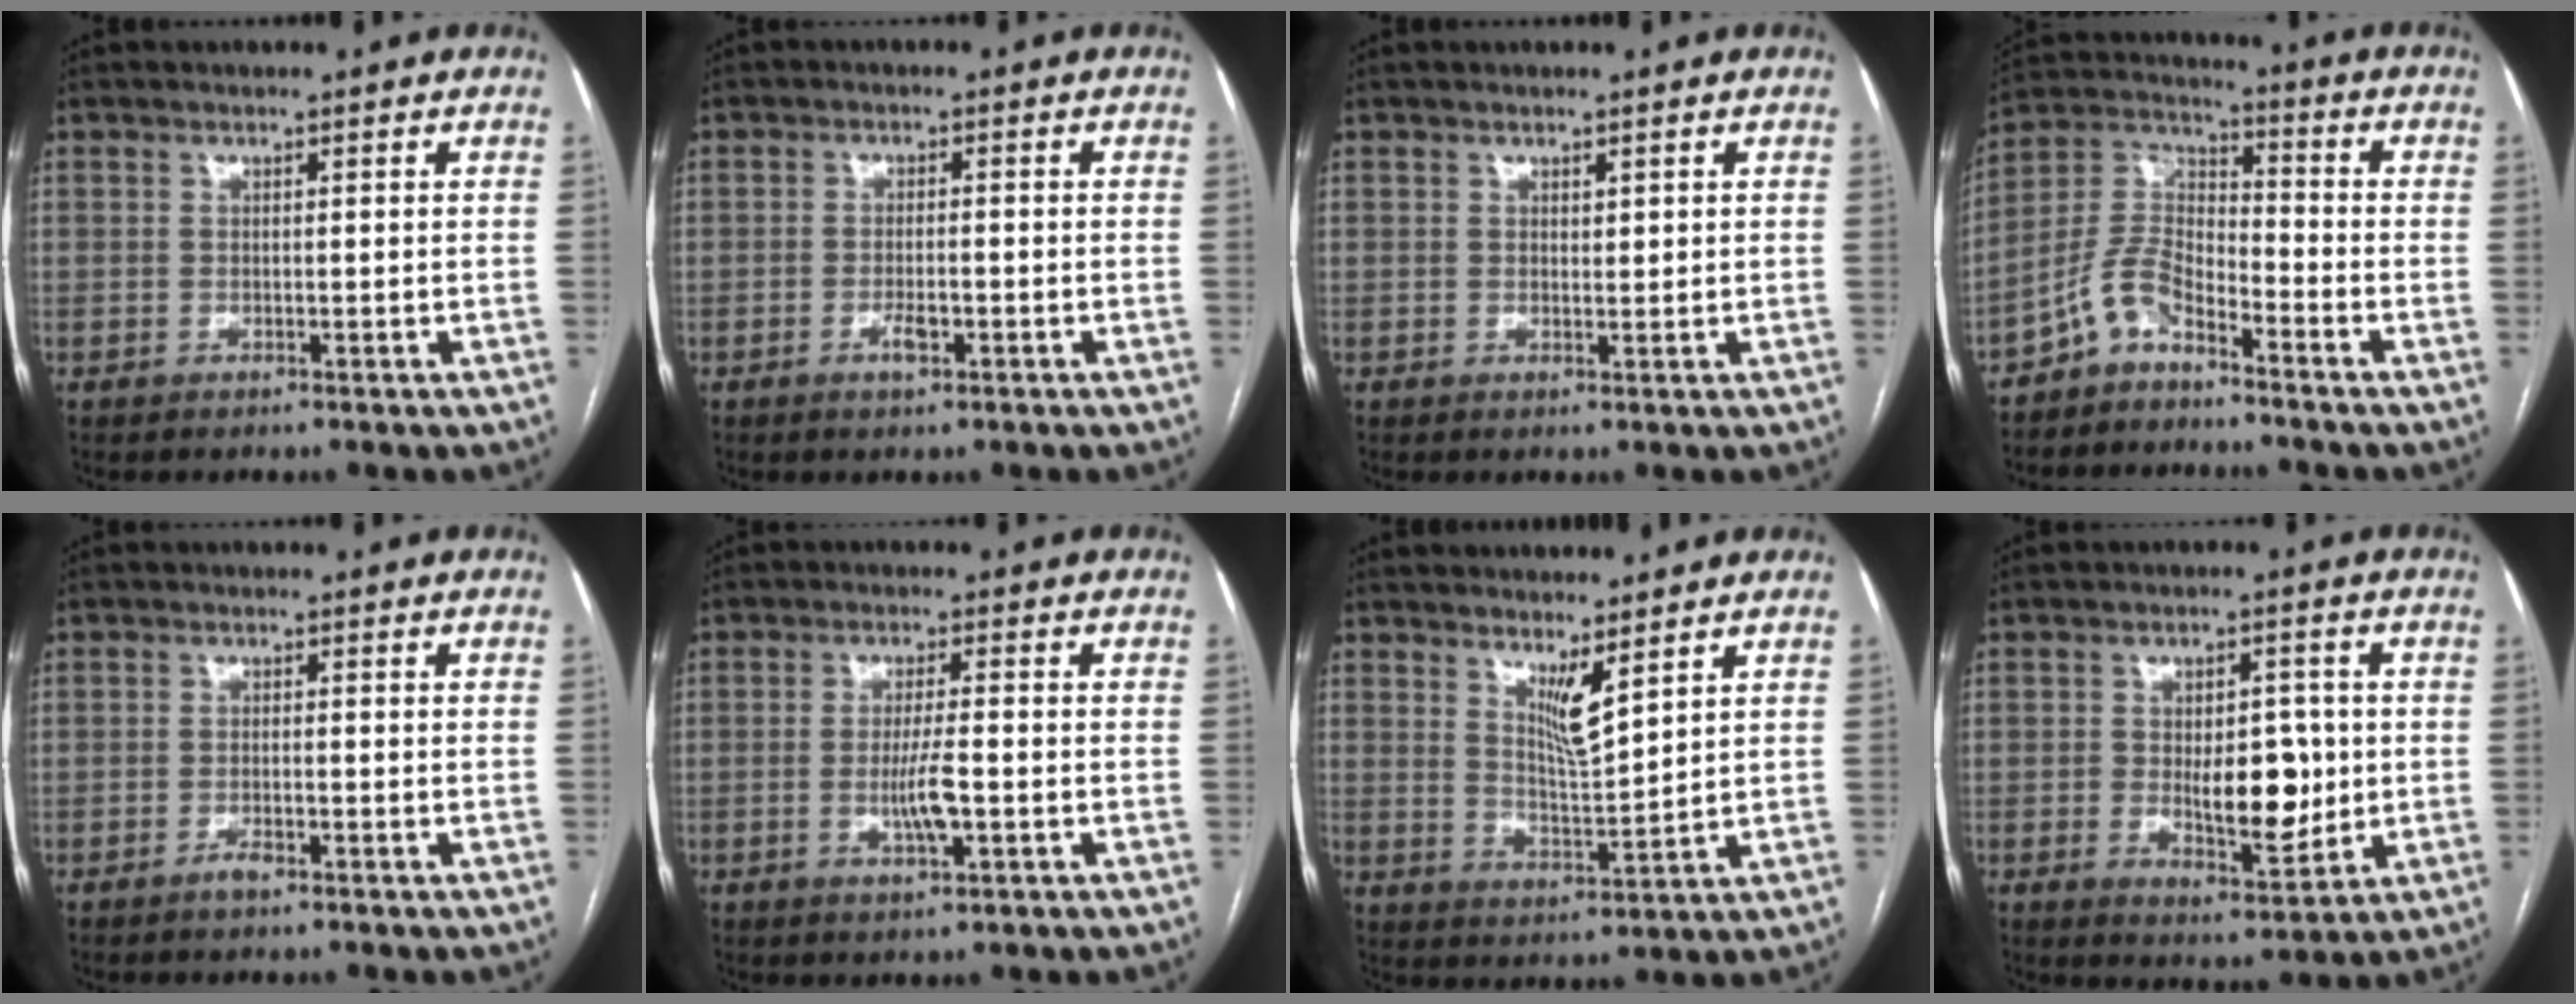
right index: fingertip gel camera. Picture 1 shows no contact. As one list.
[{"total": 2.6, "force": [-1.2, 0.8, 2.2], "torque": [-0.039, 0.001, -0.018]}, {"total": 0.8, "force": [0.5, 0.4, 0.5], "torque": [-0.004, -0.004, 0.008]}, {"total": 7.3, "force": [-5.5, 2.8, 4.0], "torque": [-0.088, 0.021, -0.114]}, {"total": 1.7, "force": [-1.2, 0.3, 1.2], "torque": [-0.023, 0.000, -0.020]}, {"total": 4.9, "force": [-1.2, 0.6, 4.7], "torque": [-0.091, -0.006, -0.020]}, {"total": 4.8, "force": [3.2, 0.3, 3.6], "torque": [-0.067, -0.021, 0.064]}, {"total": 9.1, "force": [-0.4, 4.0, 8.2], "torque": [-0.117, -0.001, 0.003]}]